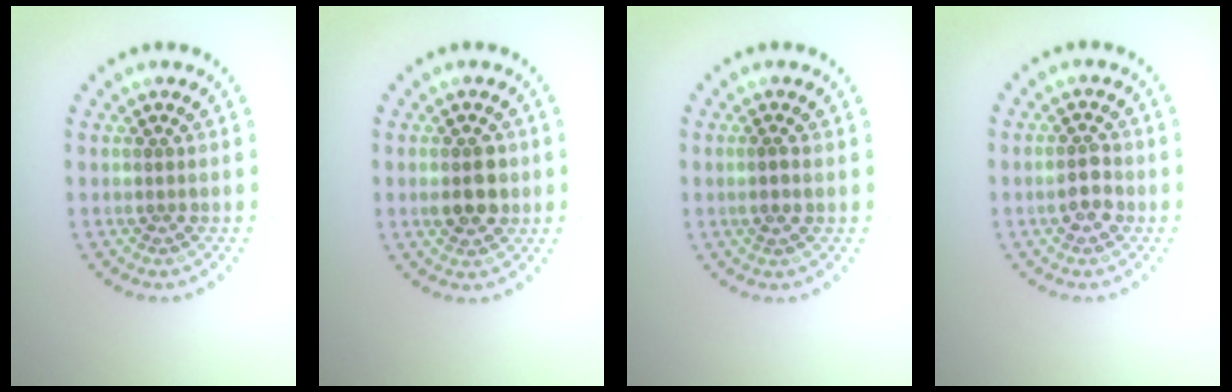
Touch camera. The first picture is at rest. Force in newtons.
{"total": 2.8, "press": 2.7, "slide": 0.3}
{"total": 0.6, "press": 0.5, "slide": 0.3}
{"total": 2.1, "press": 2.0, "slide": 0.3}